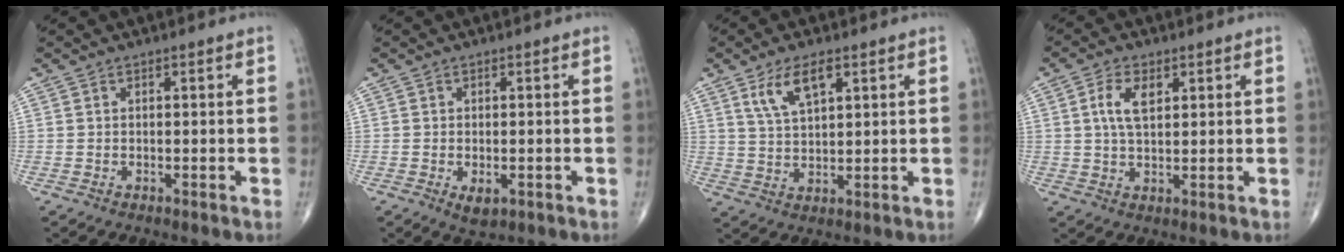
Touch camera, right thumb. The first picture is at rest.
{"total": 2.8, "force": [-0.9, 1.5, 2.2], "torque": [-0.032, -0.003, -0.008]}
{"total": 7.1, "force": [3.6, 3.0, 5.4], "torque": [-0.098, -0.013, 0.072]}
{"total": 5.7, "force": [1.9, 2.9, 4.5], "torque": [-0.088, -0.002, 0.037]}